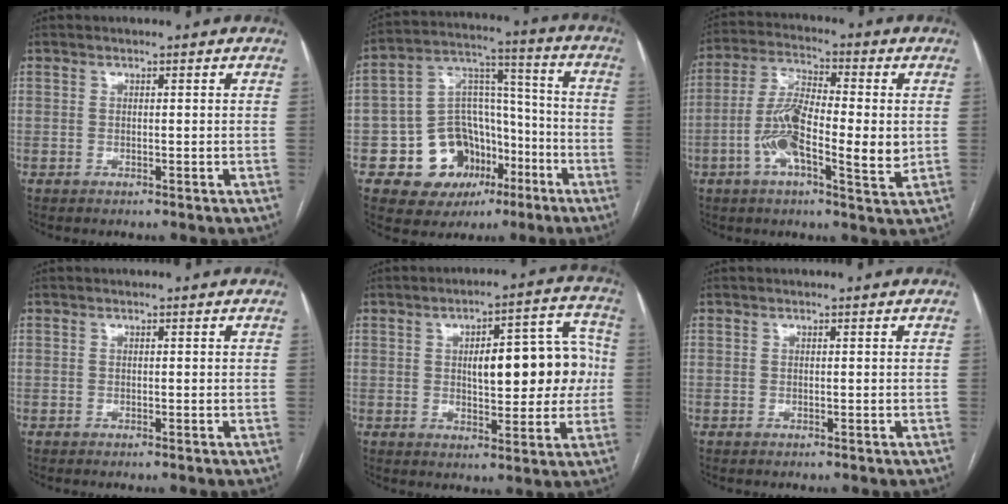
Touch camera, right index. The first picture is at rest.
{"total": 13.9, "force": [-6.1, 10.9, 6.3], "torque": [-0.095, 0.054, -0.085]}
{"total": 12.6, "force": [-1.7, 3.3, 12.0], "torque": [-0.229, 0.004, -0.037]}
{"total": 0.0}
{"total": 13.0, "force": [1.0, 4.7, 12.1], "torque": [-0.153, 0.036, 0.023]}
{"total": 0.0}